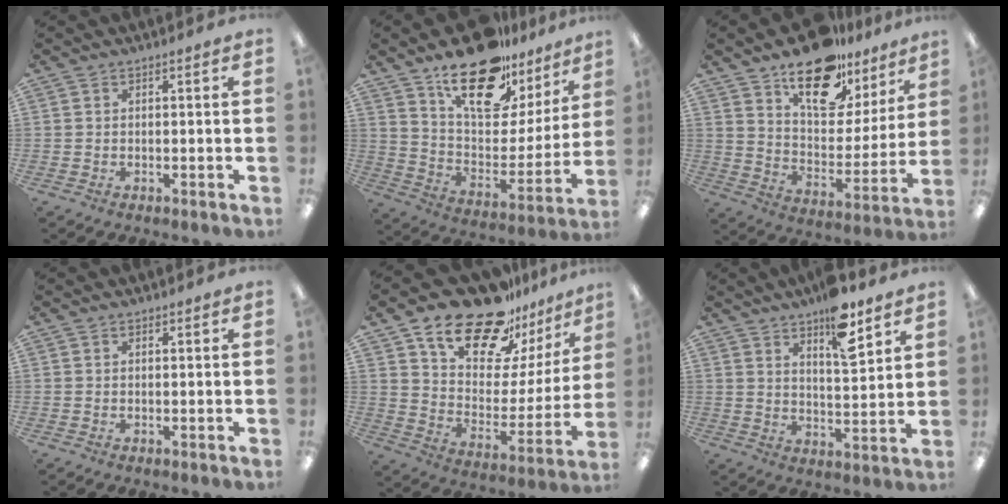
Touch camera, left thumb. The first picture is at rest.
{"total": 22.0, "force": [15.5, 10.2, 11.8], "torque": [-0.183, -0.099, 0.271]}
{"total": 18.6, "force": [13.3, 9.0, 9.4], "torque": [-0.140, -0.089, 0.229]}
{"total": 0.6, "force": [0.4, 0.2, 0.3], "torque": [-0.008, 0.002, 0.007]}
{"total": 23.2, "force": [17.5, 10.7, 10.7], "torque": [-0.175, -0.111, 0.306]}
{"total": 11.5, "force": [8.1, 3.8, 7.2], "torque": [-0.107, -0.045, 0.136]}